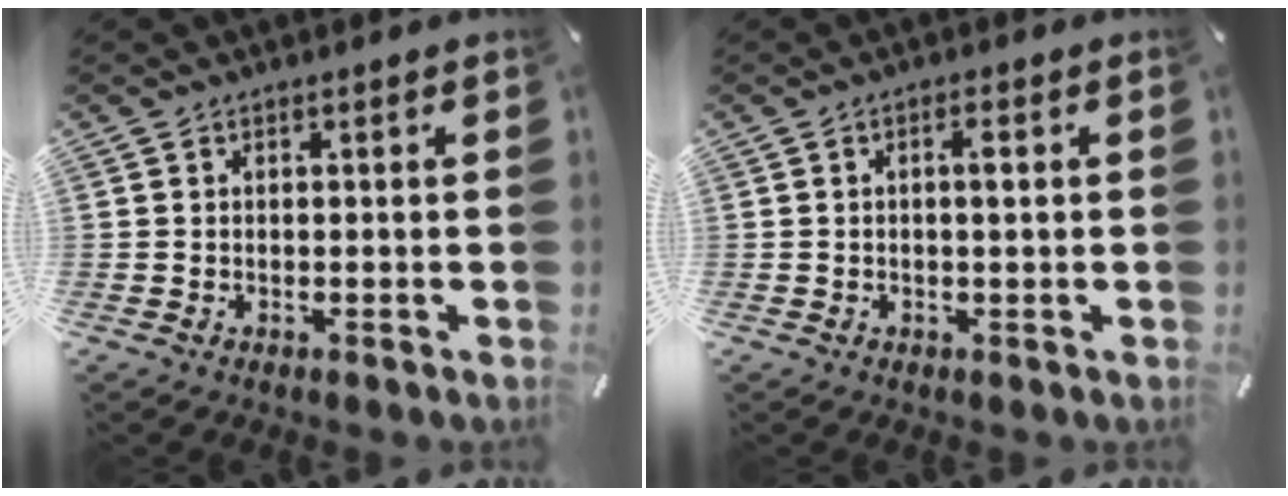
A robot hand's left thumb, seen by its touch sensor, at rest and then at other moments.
{"total": 2.4, "force": [0.3, 0.6, 2.3], "torque": [-0.046, 0.003, 0.003]}